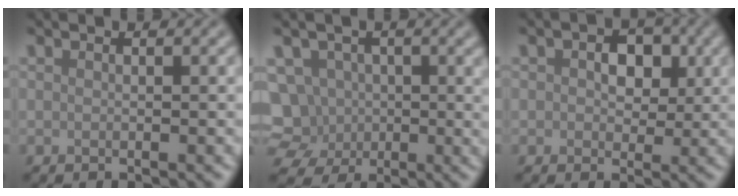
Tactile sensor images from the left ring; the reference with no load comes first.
{"total": 6.0, "force": [-0.3, 5.6, 2.2], "torque": [-0.060, 0.011, -0.014]}
{"total": 2.0, "force": [0.3, 1.5, 1.3], "torque": [-0.030, 0.003, 0.009]}